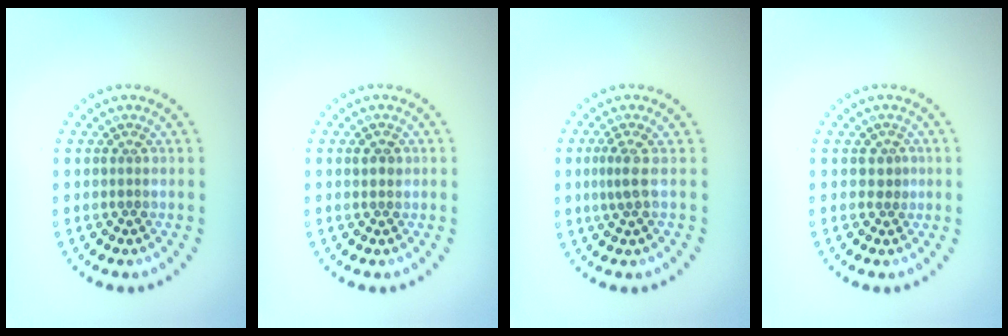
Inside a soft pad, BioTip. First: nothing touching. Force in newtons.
{"total": 1.0, "press": 1.0, "slide": 0.1}
{"total": 1.7, "press": 1.2, "slide": 1.2}
{"total": 1.2, "press": 0.8, "slide": 0.8}